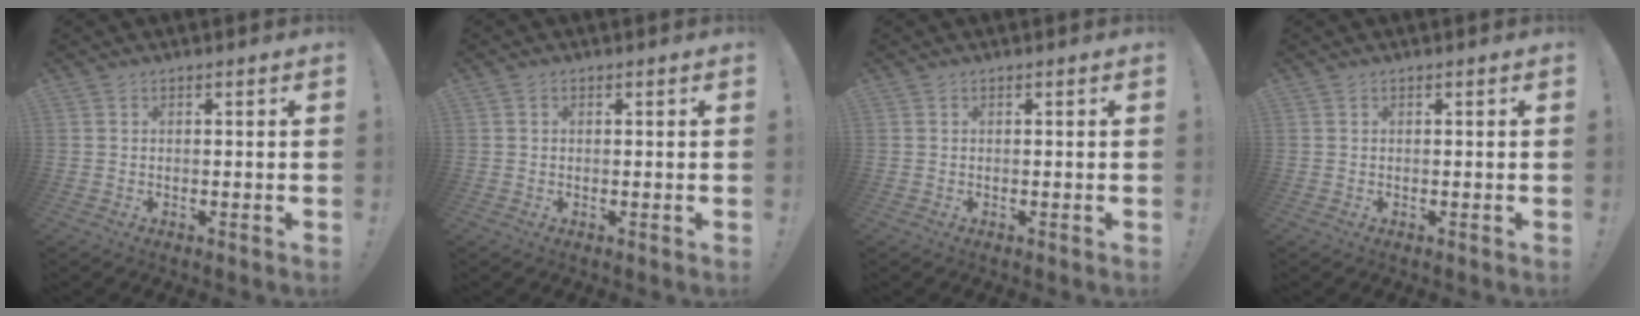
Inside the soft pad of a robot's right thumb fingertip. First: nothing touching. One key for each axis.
{"total": 0.5, "fx": 0.0, "fy": 0.5, "fz": 0.0, "tx": -0.002, "ty": 0.003, "tz": 0.000}
{"total": 0.0}
{"total": 0.0}